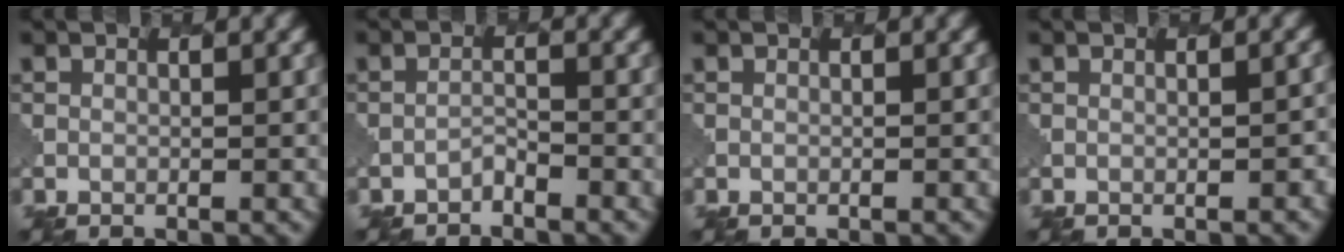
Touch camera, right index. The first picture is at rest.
{"total": 0.8, "force": [-0.8, 0.2, -0.1], "torque": [0.000, 0.004, -0.017]}
{"total": 0.0}
{"total": 1.5, "force": [-0.6, 0.5, 1.2], "torque": [-0.012, 0.006, -0.005]}